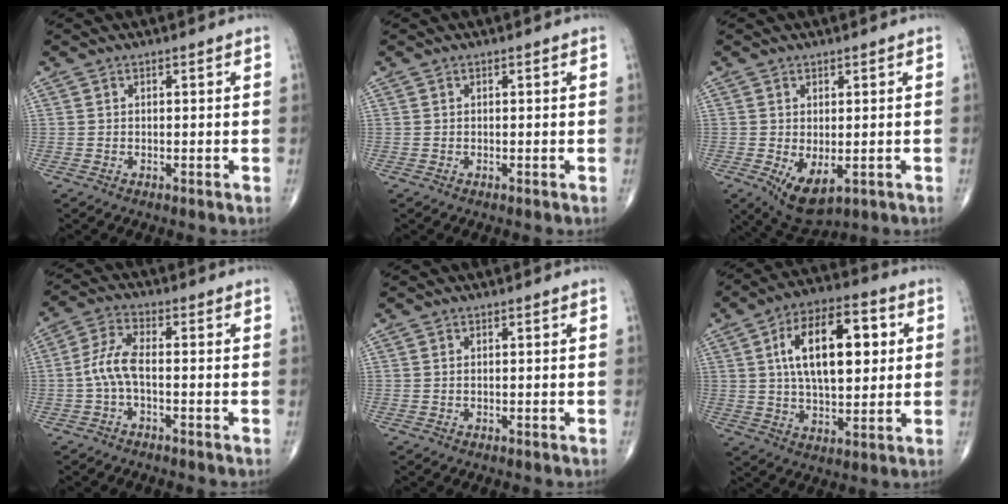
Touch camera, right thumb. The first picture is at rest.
{"total": 0.0}
{"total": 6.5, "force": [-1.4, 3.2, 5.4], "torque": [-0.083, -0.011, -0.005]}
{"total": 5.7, "force": [-1.2, 2.1, 5.1], "torque": [-0.118, 0.020, -0.030]}
{"total": 0.0}
{"total": 17.8, "force": [3.8, 8.7, 15.0], "torque": [-0.224, 0.008, 0.060]}